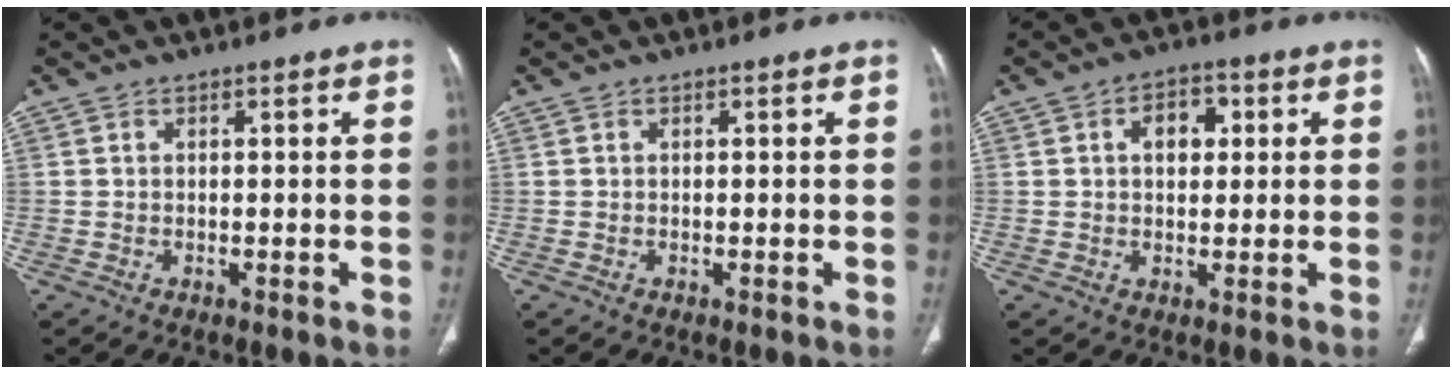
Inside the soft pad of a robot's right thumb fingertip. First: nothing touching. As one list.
[{"total": 0.0}, {"total": 5.8, "force": [1.5, 3.8, 4.1], "torque": [-0.042, 0.005, 0.019]}]